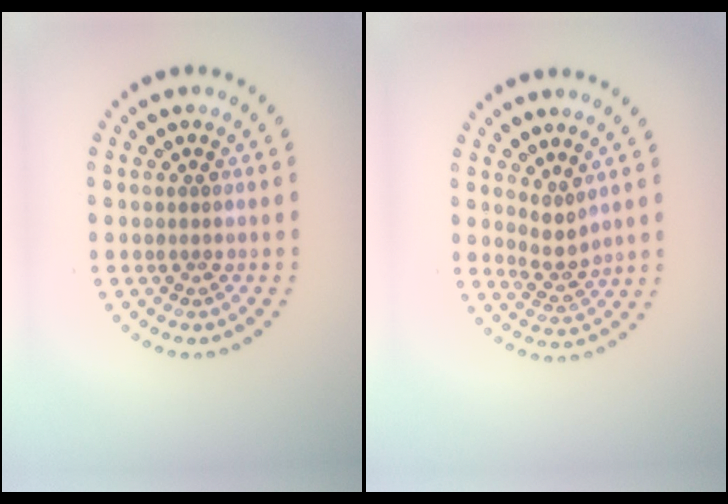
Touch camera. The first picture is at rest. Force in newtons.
{"total": 2.1, "press": 1.6, "slide": 1.4}